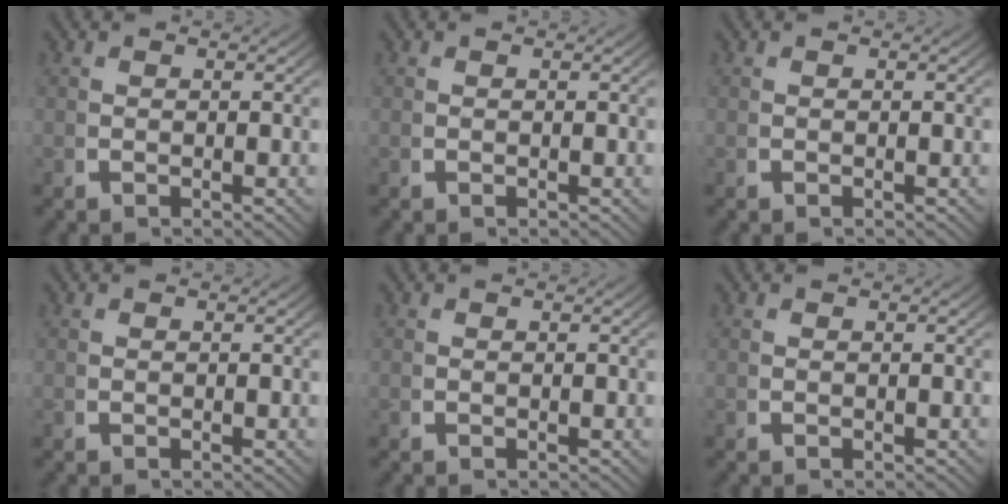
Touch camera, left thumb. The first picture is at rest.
{"total": 0.0}
{"total": 0.0}
{"total": 0.0}
{"total": 0.0}
{"total": 0.0}